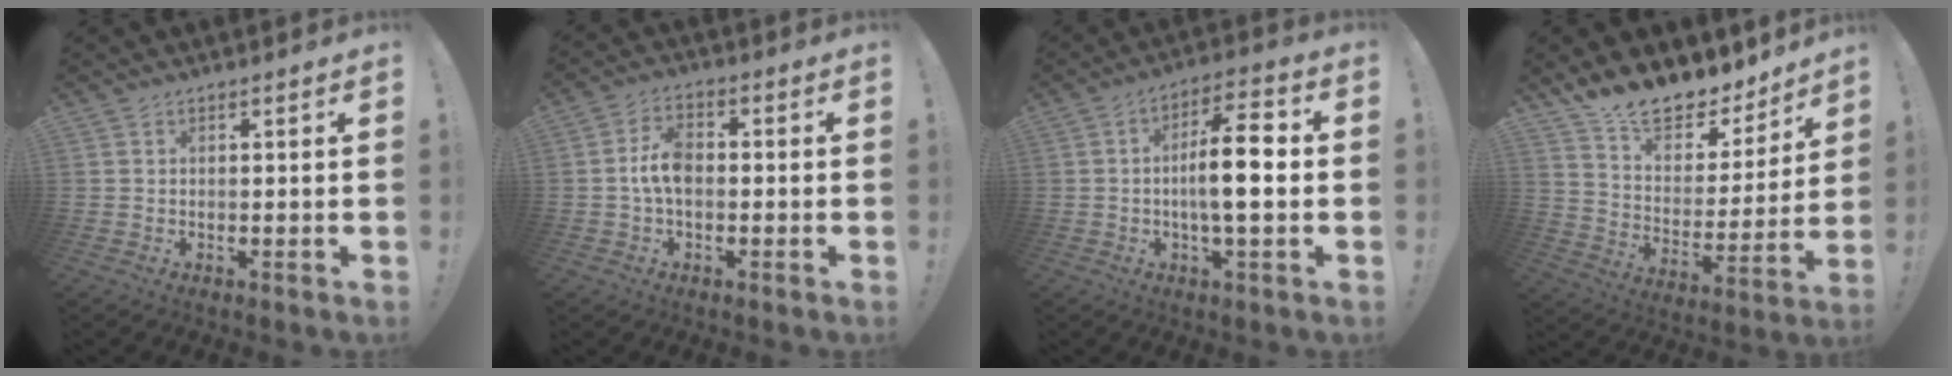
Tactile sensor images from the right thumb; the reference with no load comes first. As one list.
[{"total": 7.3, "force": [-0.7, 4.1, 6.0], "torque": [-0.108, 0.010, -0.011]}, {"total": 12.4, "force": [-0.9, 3.5, 11.9], "torque": [-0.206, 0.010, -0.024]}, {"total": 13.4, "force": [11.8, 4.9, 4.3], "torque": [-0.079, -0.102, 0.209]}]